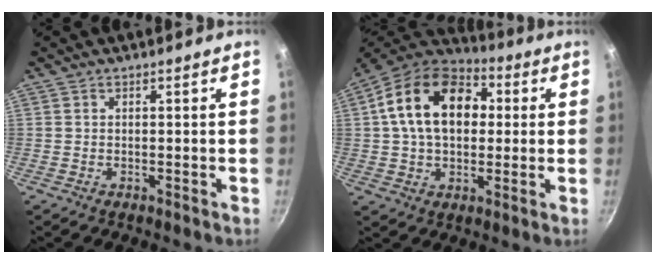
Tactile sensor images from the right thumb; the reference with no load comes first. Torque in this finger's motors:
{"motor_torque": [0.70, 3.38, 1.51, 0.28, 0.38]}